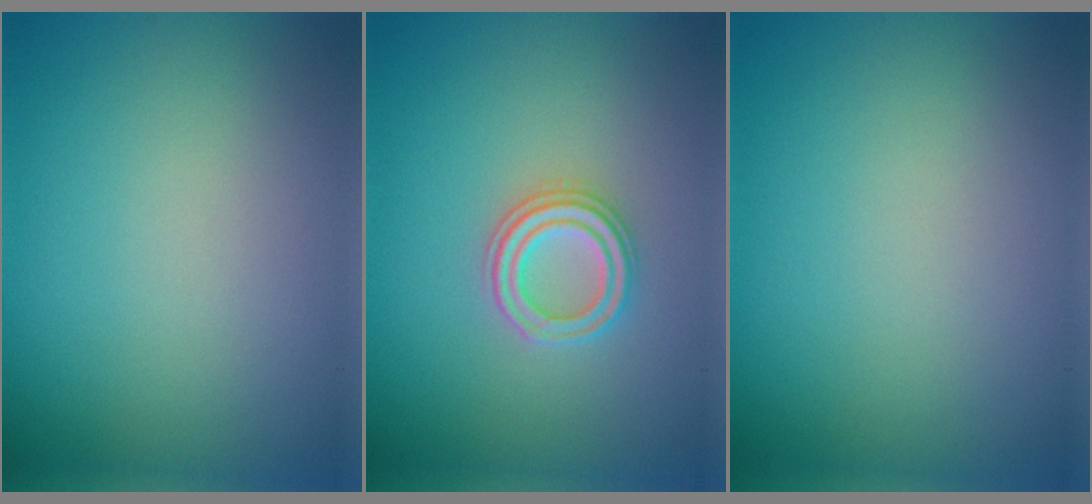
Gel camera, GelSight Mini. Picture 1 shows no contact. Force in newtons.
{"total": 2.5, "press": 2.4, "slide": 0.7}
{"total": 0.0}